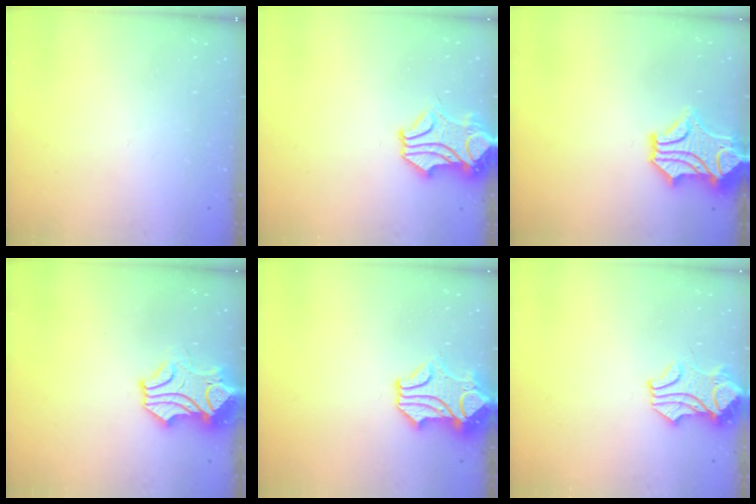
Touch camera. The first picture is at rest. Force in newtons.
{"total": 2.4, "press": 2.0, "slide": 1.3}
{"total": 1.6, "press": 0.8, "slide": 1.4}
{"total": 2.7, "press": 2.3, "slide": 1.5}
{"total": 2.1, "press": 1.6, "slide": 1.3}
{"total": 1.6, "press": 1.5, "slide": 0.7}